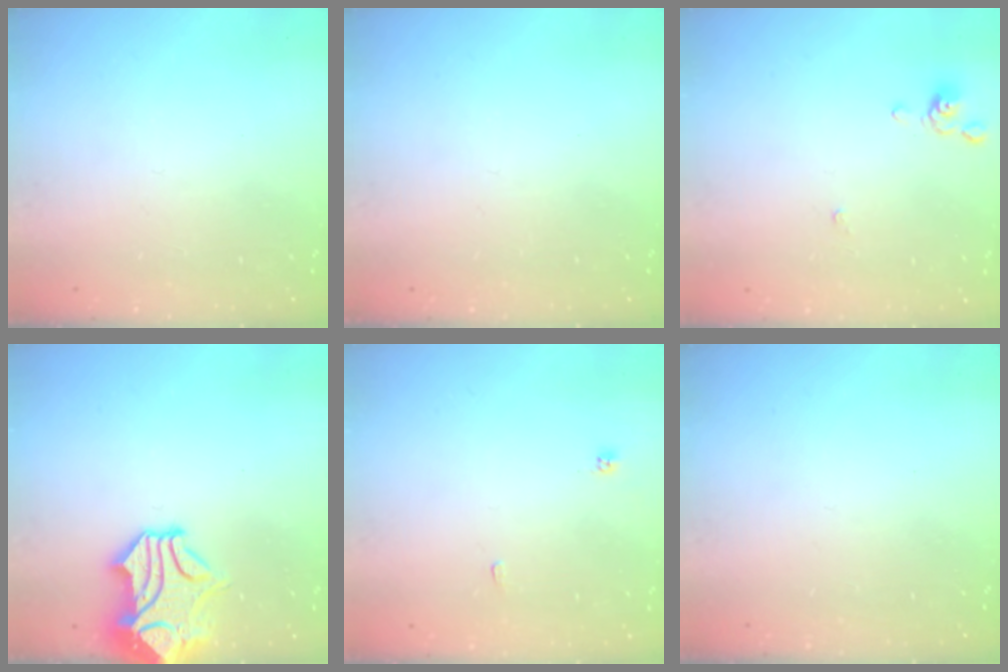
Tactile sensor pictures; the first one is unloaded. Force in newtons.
{"total": 0.0}
{"total": 0.0}
{"total": 3.5, "press": 3.2, "slide": 1.4}
{"total": 1.9, "press": 1.9, "slide": 0.2}
{"total": 0.0}